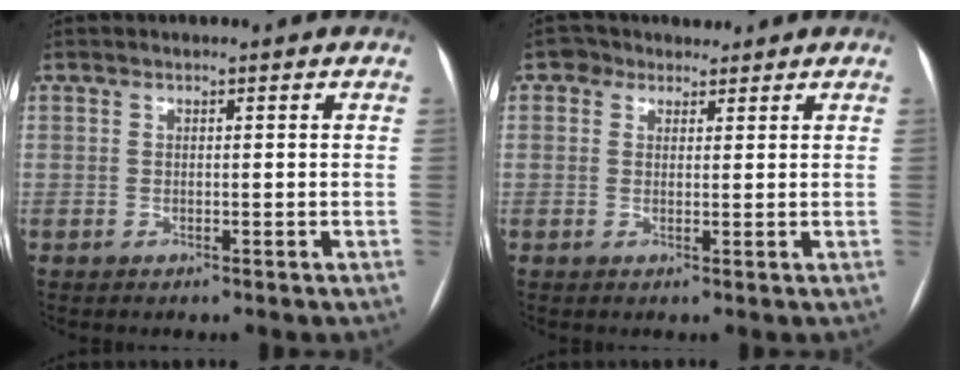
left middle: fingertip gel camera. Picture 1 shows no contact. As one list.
[{"total": 2.7, "force": [1.9, 1.9, 0.0], "torque": [0.000, 0.018, 0.028]}]